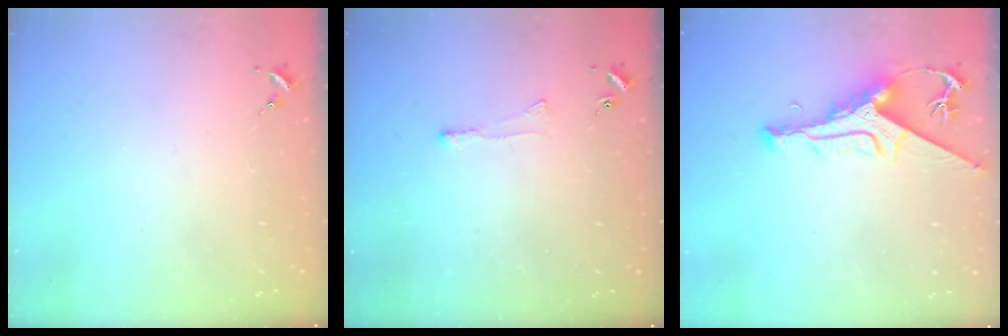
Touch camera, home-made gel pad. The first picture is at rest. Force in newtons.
{"total": 4.5, "press": 4.5, "slide": 0.3}
{"total": 9.7, "press": 9.7, "slide": 1.1}